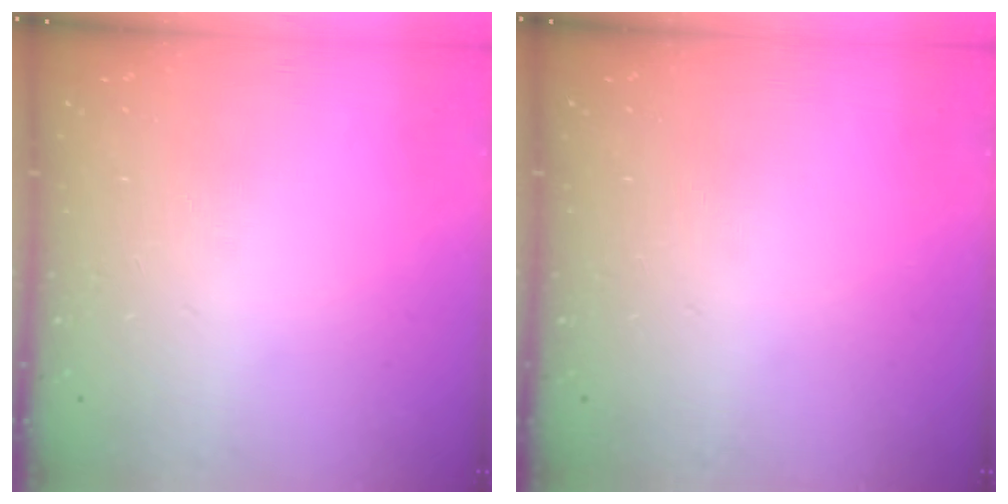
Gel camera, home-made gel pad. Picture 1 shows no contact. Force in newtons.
{"total": 0.0}